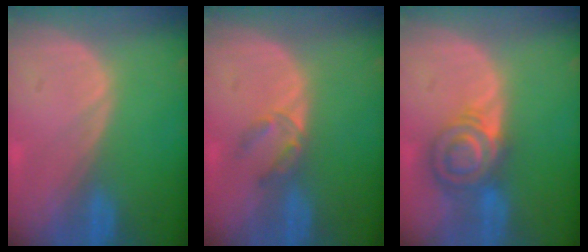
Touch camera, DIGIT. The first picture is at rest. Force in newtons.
{"total": 2.9, "press": 2.7, "slide": 1.0}
{"total": 6.9, "press": 6.4, "slide": 2.5}